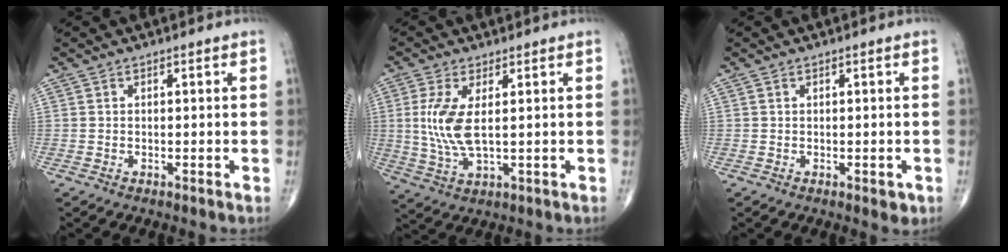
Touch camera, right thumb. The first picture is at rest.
{"total": 8.2, "force": [1.2, 3.1, 7.5], "torque": [-0.175, -0.012, 0.030]}
{"total": 1.8, "force": [-0.3, 1.0, 1.5], "torque": [-0.013, -0.003, -0.001]}